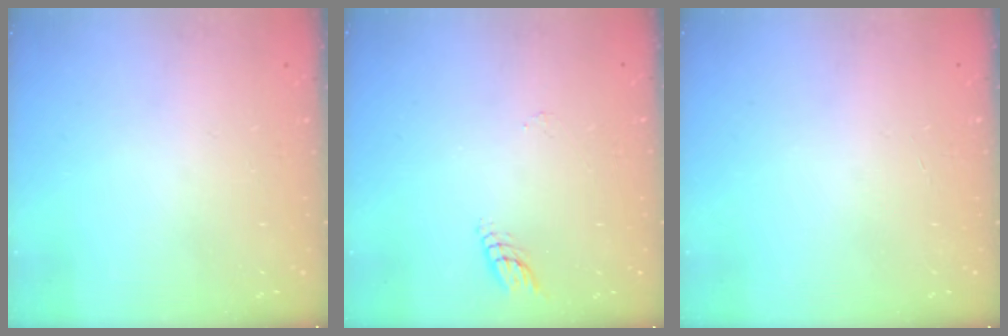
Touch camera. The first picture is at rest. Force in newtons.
{"total": 4.9, "press": 4.8, "slide": 0.4}
{"total": 2.7, "press": 2.7, "slide": 0.3}